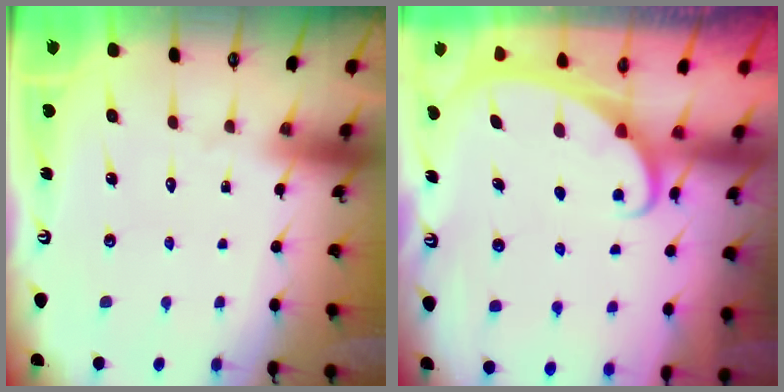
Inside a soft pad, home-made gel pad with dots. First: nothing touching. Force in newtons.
{"total": 1.9, "press": 1.9, "slide": 0.1}